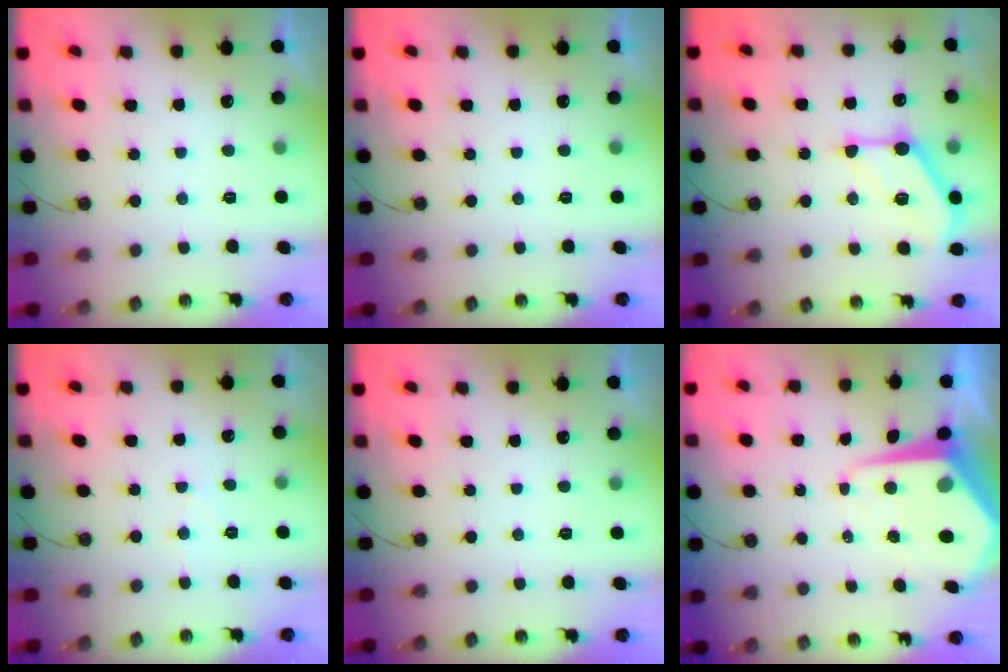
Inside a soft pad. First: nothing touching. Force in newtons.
{"total": 0.0}
{"total": 13.7, "press": 13.7, "slide": 0.3}
{"total": 4.3, "press": 4.3, "slide": 0.4}
{"total": 0.0}
{"total": 10.5, "press": 10.5, "slide": 0.8}